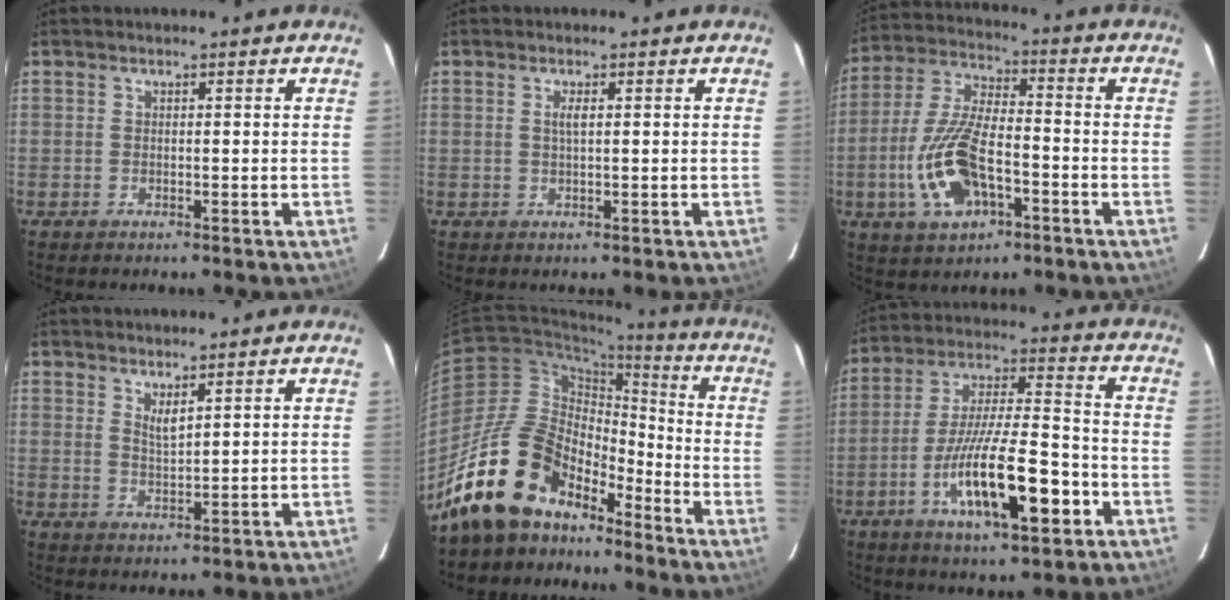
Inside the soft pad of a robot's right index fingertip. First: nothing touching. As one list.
[{"total": 1.4, "force": [0.3, 0.2, 1.3], "torque": [-0.023, 0.001, 0.005]}, {"total": 14.5, "force": [-4.9, 6.5, 11.9], "torque": [-0.261, -0.001, -0.089]}, {"total": 2.7, "force": [1.9, 0.5, 1.8], "torque": [-0.030, -0.005, 0.033]}, {"total": 17.7, "force": [-13.8, 8.7, 6.9], "torque": [-0.137, 0.019, -0.238]}, {"total": 17.2, "force": [-7.0, 3.9, 15.2], "torque": [-0.280, -0.012, -0.118]}]